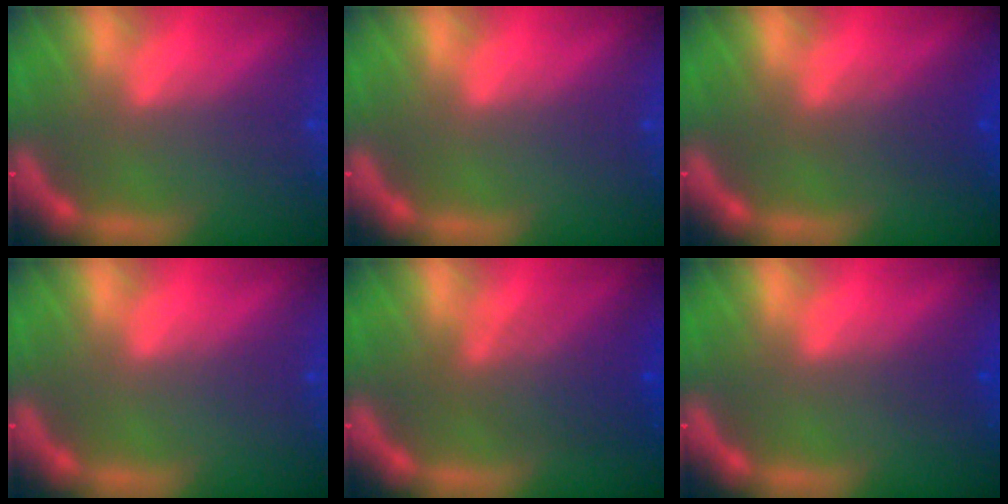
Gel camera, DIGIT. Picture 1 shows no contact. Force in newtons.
{"total": 0.0}
{"total": 2.5}
{"total": 0.0}
{"total": 5.1}
{"total": 0.9}